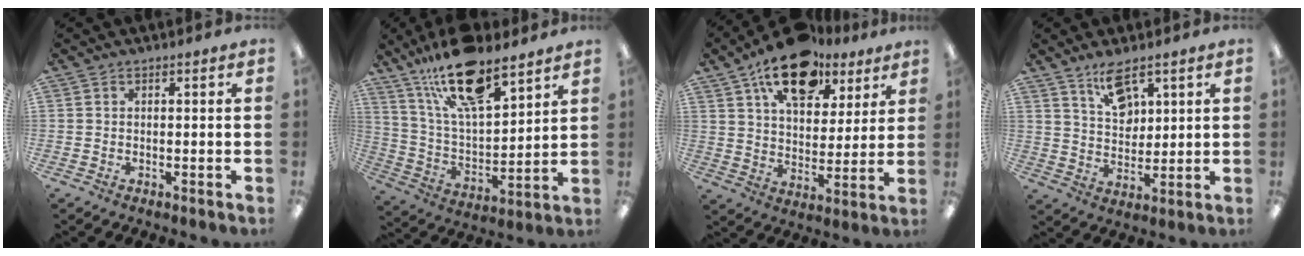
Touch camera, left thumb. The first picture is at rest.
{"total": 19.4, "force": [14.1, 6.8, 11.6], "torque": [-0.206, -0.076, 0.244]}
{"total": 17.4, "force": [11.3, 9.4, 9.3], "torque": [-0.151, -0.053, 0.199]}
{"total": 9.1, "force": [6.2, 5.0, 4.3], "torque": [-0.057, -0.031, 0.109]}